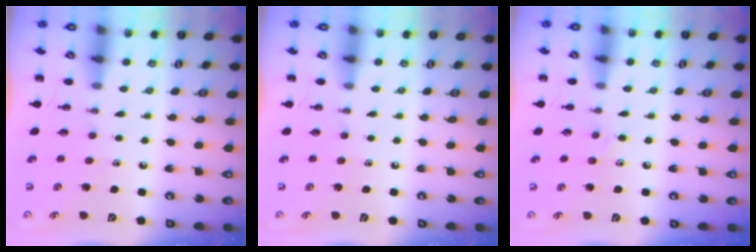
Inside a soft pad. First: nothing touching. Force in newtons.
{"total": 0.0}
{"total": 5.8, "press": 5.4, "slide": 2.1}